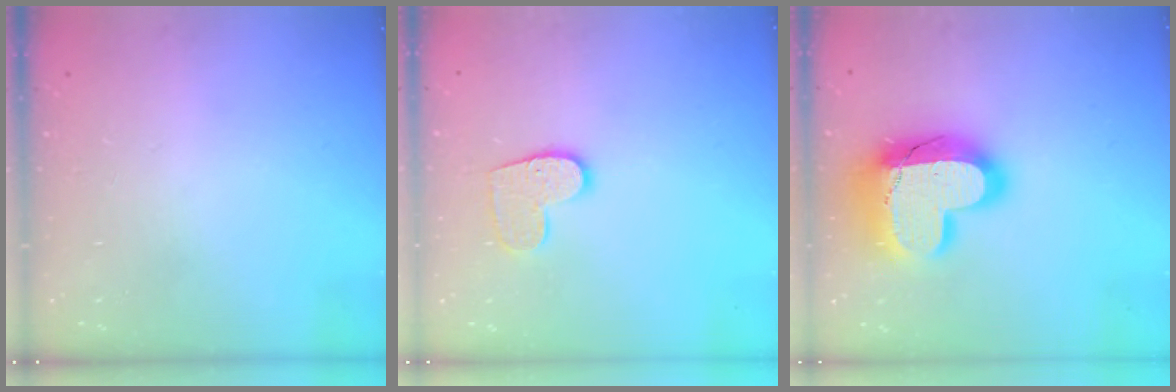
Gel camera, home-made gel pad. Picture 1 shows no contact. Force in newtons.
{"total": 10.0, "press": 10.0, "slide": 0.6}
{"total": 20.9, "press": 20.9, "slide": 1.8}